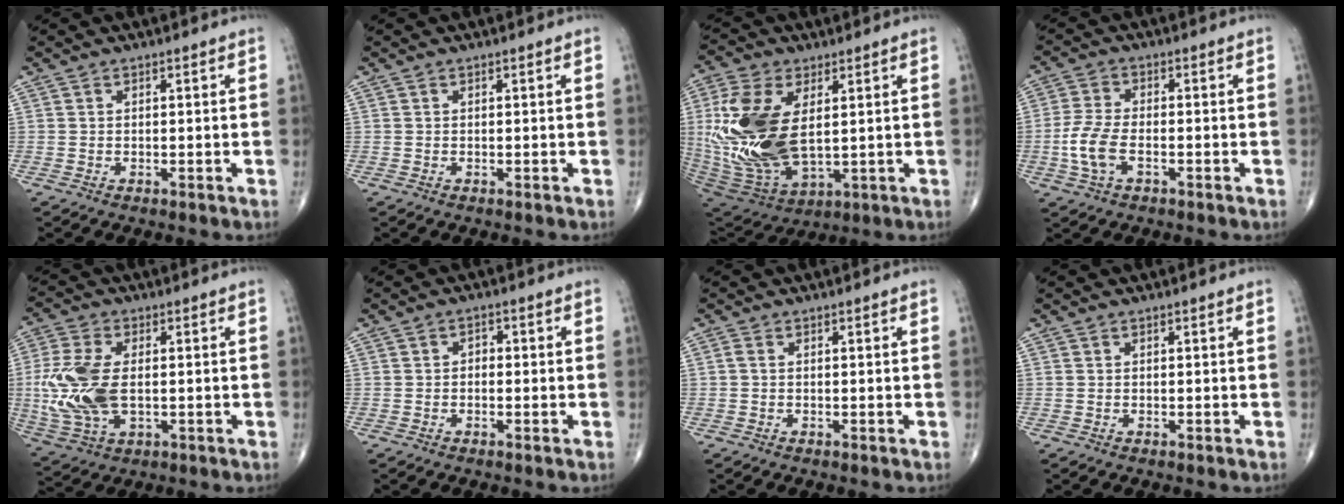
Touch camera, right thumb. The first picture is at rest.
{"total": 0.0}
{"total": 21.3, "force": [2.5, 11.6, 17.8], "torque": [-0.379, -0.025, 0.057]}
{"total": 7.0, "force": [-2.0, 3.6, 5.7], "torque": [-0.133, 0.012, -0.040]}
{"total": 14.1, "force": [-0.4, 7.8, 11.7], "torque": [-0.269, -0.005, -0.002]}
{"total": 1.6, "force": [-0.2, 1.2, 1.0], "torque": [-0.003, 0.008, -0.011]}
{"total": 0.7, "force": [0.0, 0.3, 0.6], "torque": [-0.013, -0.001, -0.004]}
{"total": 0.0}